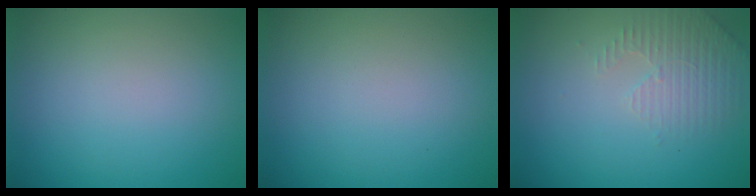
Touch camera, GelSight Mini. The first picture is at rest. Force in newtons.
{"total": 0.0}
{"total": 2.8, "press": 2.7, "slide": 0.8}